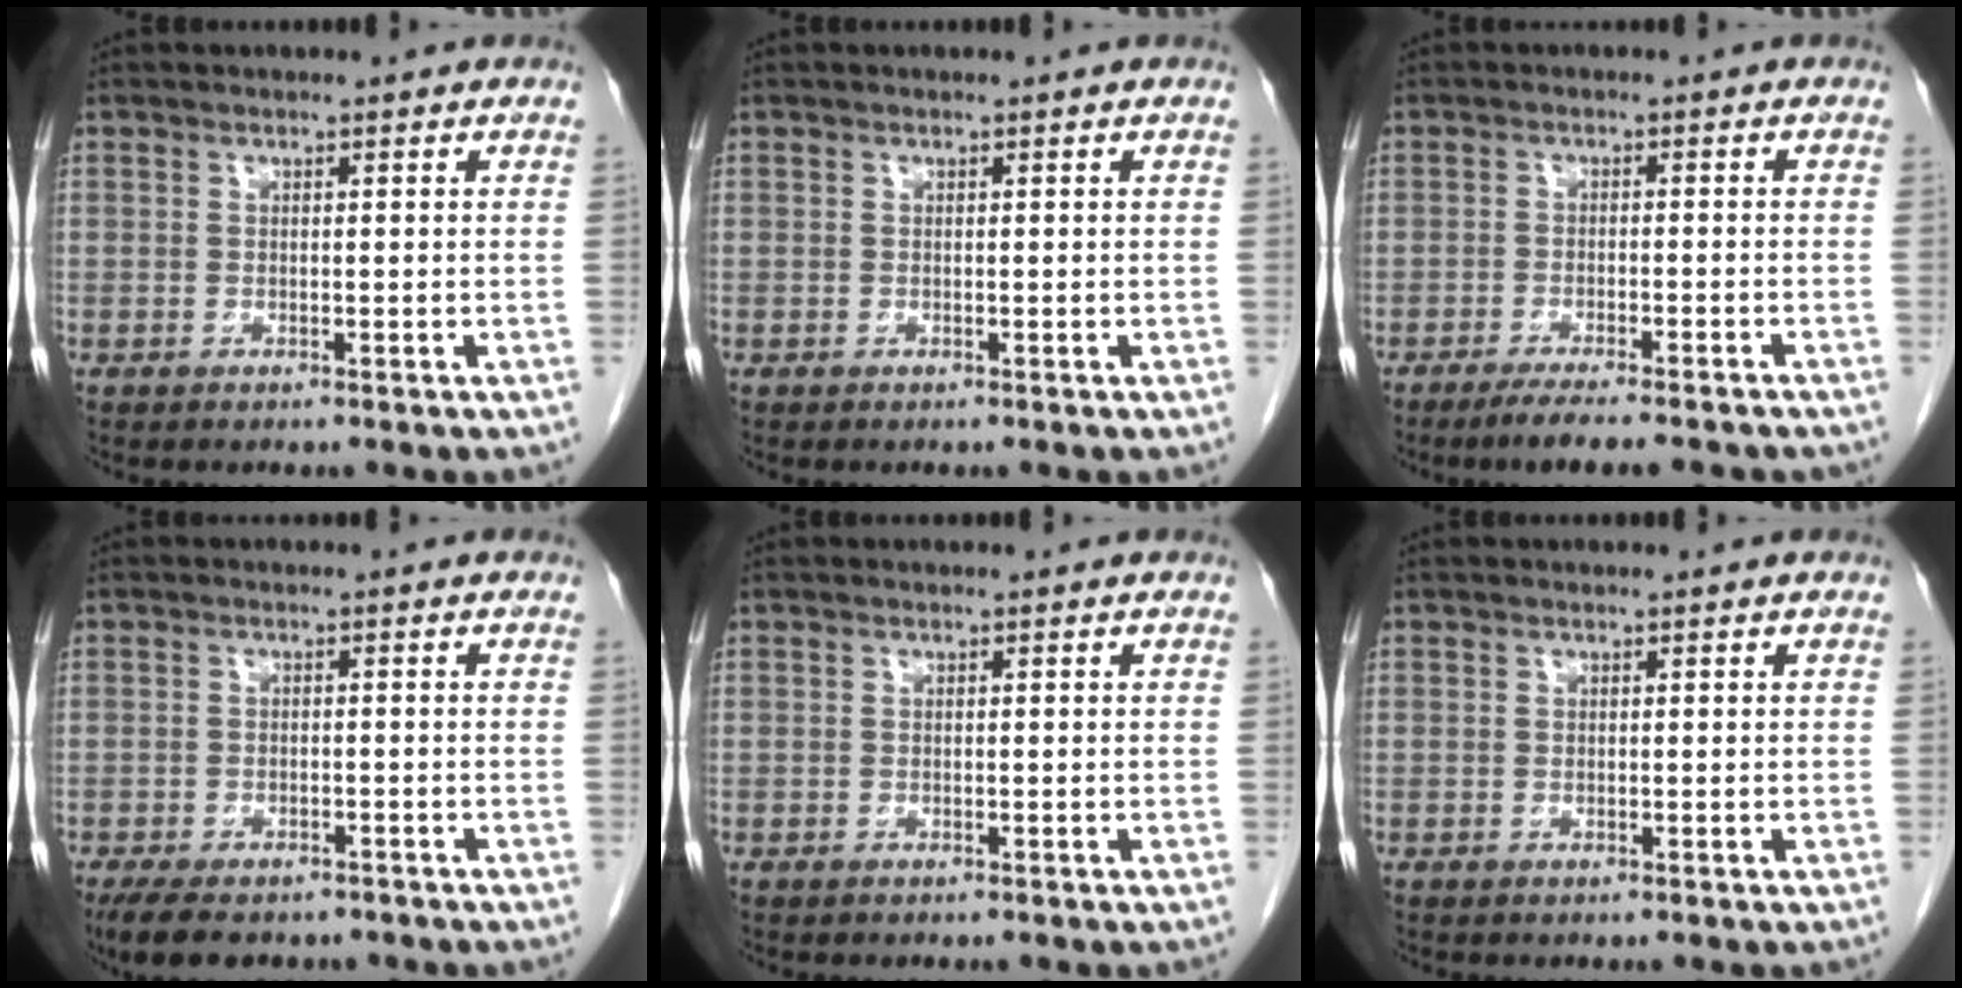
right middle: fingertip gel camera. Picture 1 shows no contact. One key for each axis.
{"total": 0.0}
{"total": 9.6, "fx": -8.1, "fy": 1.1, "fz": 5.0, "tx": -0.065, "ty": -0.013, "tz": -0.115}
{"total": 8.3, "fx": -6.5, "fy": 3.3, "fz": 3.9, "tx": -0.064, "ty": -0.010, "tz": -0.092}
{"total": 0.0}
{"total": 0.0}